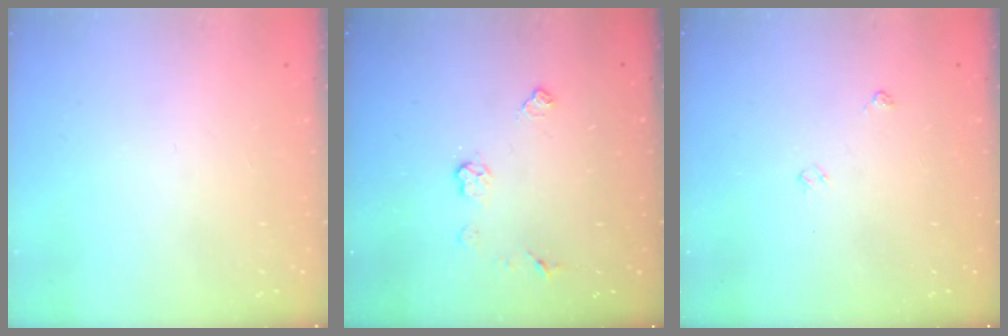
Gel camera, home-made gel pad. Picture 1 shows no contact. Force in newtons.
{"total": 5.8, "press": 5.7, "slide": 0.5}
{"total": 3.8, "press": 3.7, "slide": 0.6}